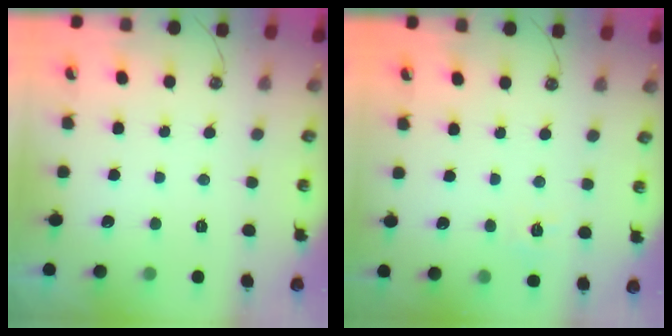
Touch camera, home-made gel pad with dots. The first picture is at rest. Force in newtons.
{"total": 5.5, "press": 5.4, "slide": 0.6}